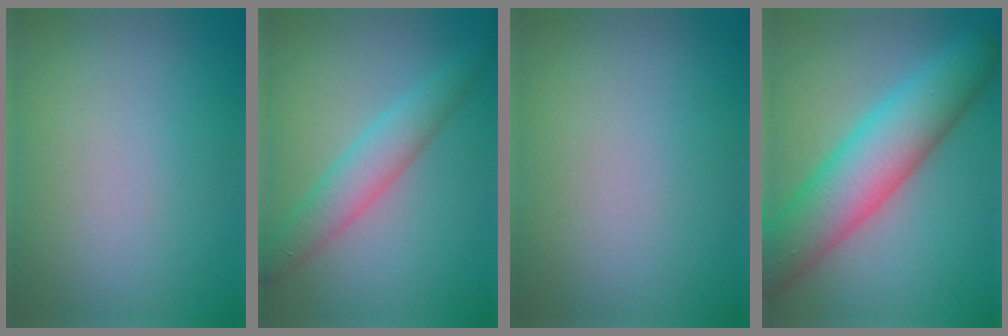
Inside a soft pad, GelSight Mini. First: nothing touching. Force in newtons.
{"total": 3.7, "press": 3.7, "slide": 0.1}
{"total": 0.0}
{"total": 9.1, "press": 9.1, "slide": 0.4}